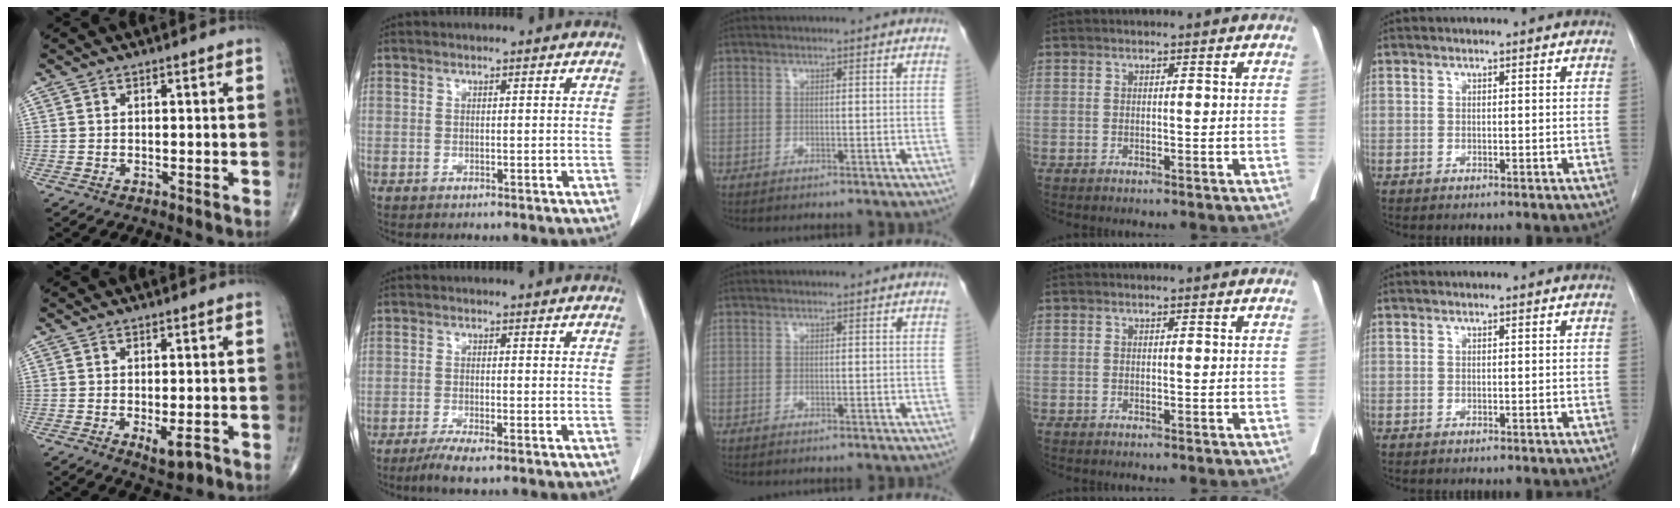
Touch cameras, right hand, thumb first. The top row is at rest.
{"thumb": {"total": 4.0, "force": [-1.5, 1.5, 3.4], "torque": [-0.043, -0.005, -0.016]}, "index": {"total": 3.9, "force": [-2.6, 0.4, 2.8], "torque": [-0.054, -0.009, -0.048]}}